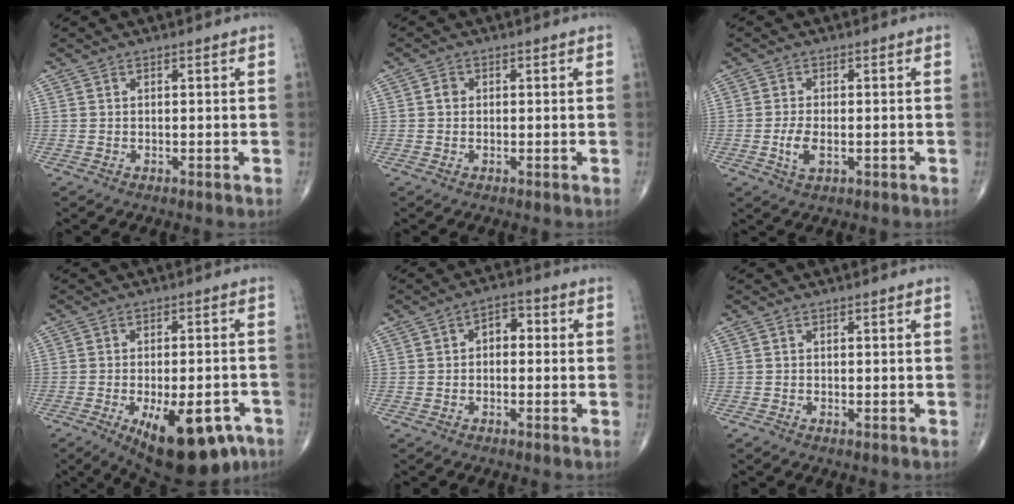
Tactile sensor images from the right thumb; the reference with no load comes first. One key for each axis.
{"total": 1.3, "fx": 0.0, "fy": 1.1, "fz": 0.6, "tx": -0.006, "ty": 0.003, "tz": -0.002}
{"total": 4.0, "fx": -0.9, "fy": 2.0, "fz": 3.3, "tx": -0.069, "ty": -0.002, "tz": -0.017}
{"total": 17.5, "fx": -8.6, "fy": 7.6, "fz": 13.3, "tx": -0.148, "ty": 0.018, "tz": -0.108}
{"total": 4.2, "fx": 0.2, "fy": 2.8, "fz": 3.2, "tx": -0.029, "ty": 0.016, "tz": -0.010}
{"total": 0.5, "fx": -0.3, "fy": 0.2, "fz": 0.3, "tx": -0.008, "ty": 0.000, "tz": -0.008}